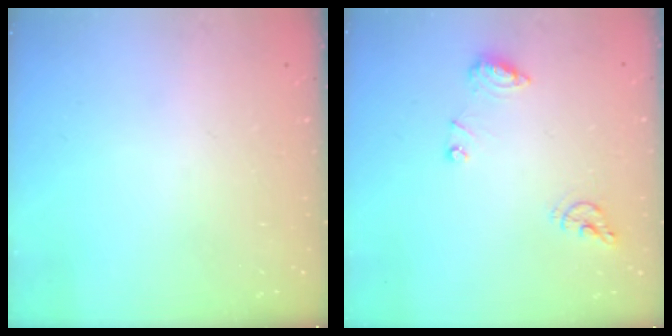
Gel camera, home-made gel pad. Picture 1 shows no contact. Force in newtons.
{"total": 9.6, "press": 9.6, "slide": 1.1}